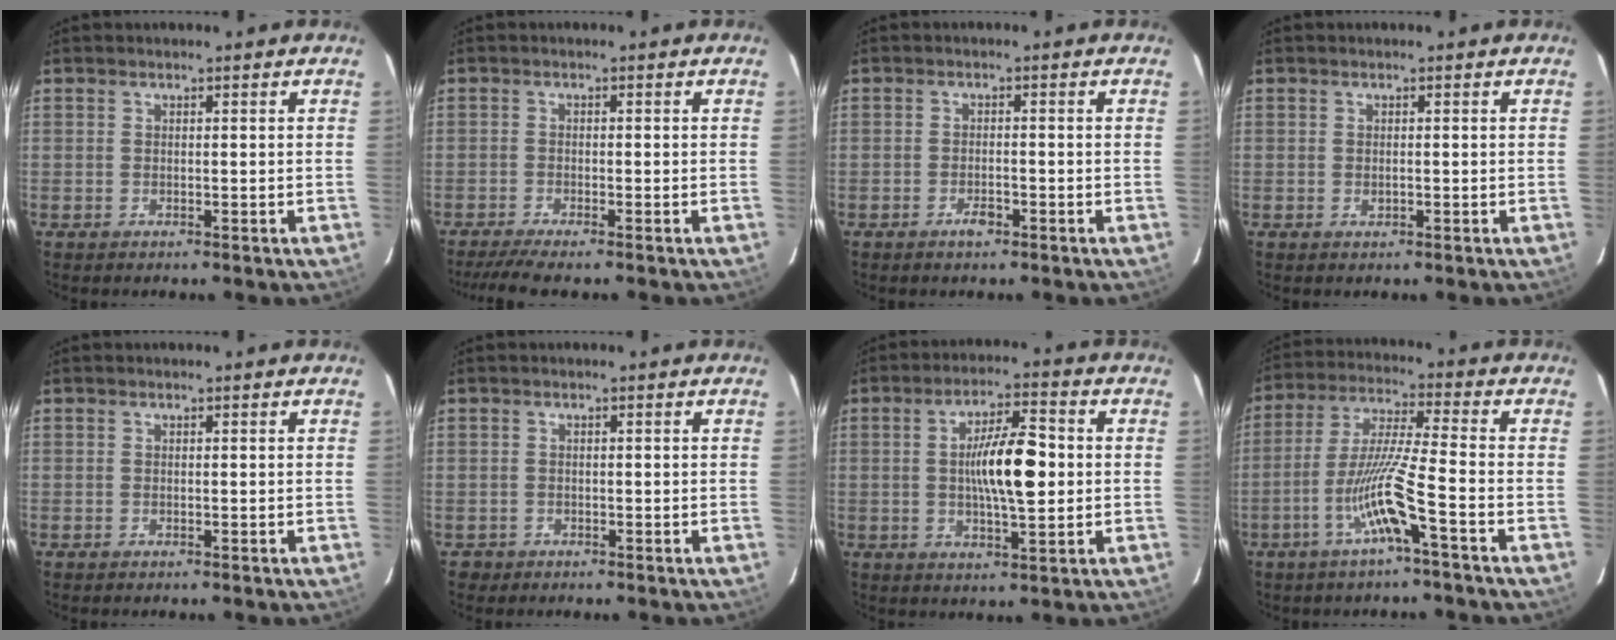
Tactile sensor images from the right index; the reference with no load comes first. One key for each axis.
{"total": 5.2, "fx": -4.3, "fy": 0.1, "fz": 2.9, "tx": -0.048, "ty": -0.014, "tz": -0.073}
{"total": 1.9, "fx": -1.2, "fy": 0.6, "fz": 1.4, "tx": -0.024, "ty": 0.001, "tz": -0.019}
{"total": 0.7, "fx": -0.1, "fy": 0.3, "fz": 0.6, "tx": -0.013, "ty": -0.001, "tz": -0.001}
{"total": 0.0}
{"total": 1.5, "fx": -0.7, "fy": 1.3, "fz": -0.3, "tx": -0.002, "ty": 0.006, "tz": -0.015}
{"total": 10.2, "fx": 0.3, "fy": 2.0, "fz": 10.0, "tx": -0.175, "ty": 0.009, "tz": 0.004}
{"total": 10.4, "fx": -4.5, "fy": -0.9, "fz": 9.3, "tx": -0.185, "ty": 0.000, "tz": -0.088}